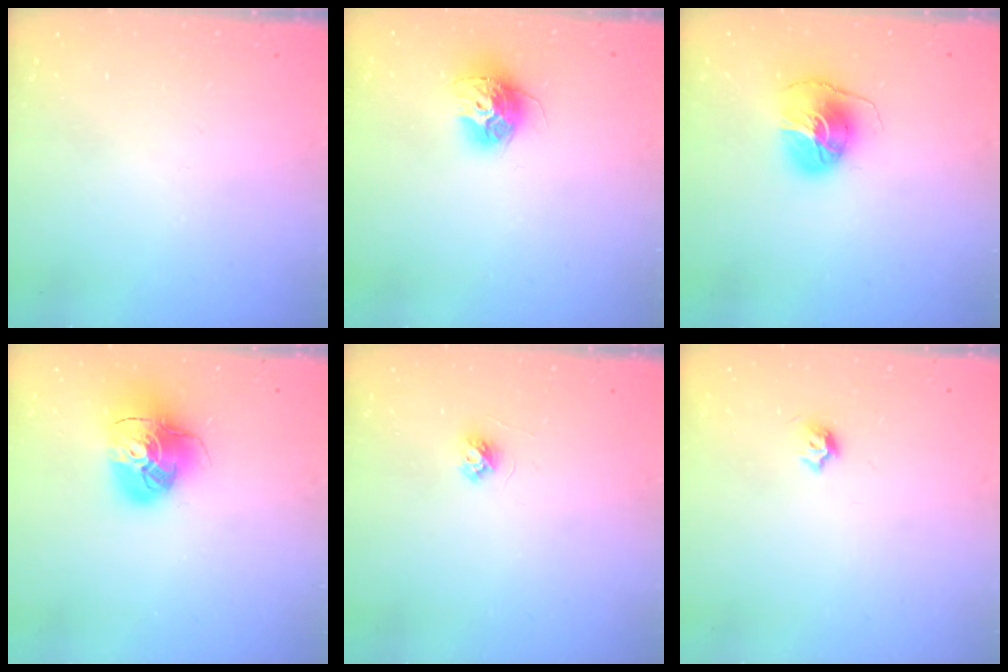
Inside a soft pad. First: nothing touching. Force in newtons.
{"total": 12.2, "press": 12.1, "slide": 1.0}
{"total": 8.6, "press": 8.6, "slide": 0.9}
{"total": 14.4, "press": 14.3, "slide": 1.8}
{"total": 3.7, "press": 3.6, "slide": 0.4}
{"total": 4.0, "press": 3.9, "slide": 0.7}